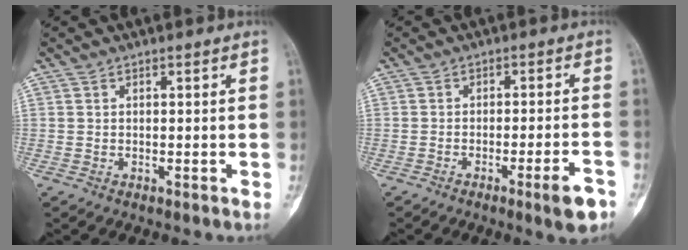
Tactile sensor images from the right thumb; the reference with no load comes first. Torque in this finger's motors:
{"motor_torque": [0.08, -0.53, -0.16, -0.12, -0.06]}